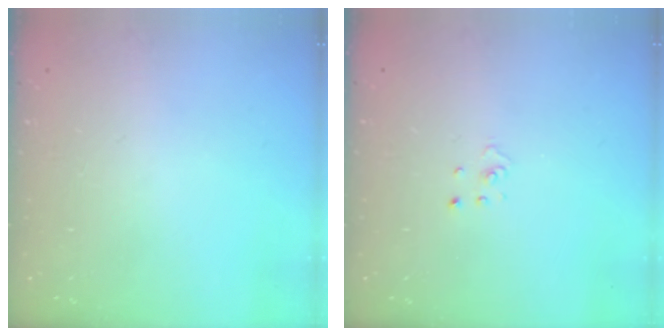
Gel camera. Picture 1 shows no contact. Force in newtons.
{"total": 1.1, "press": 1.1, "slide": 0.1}